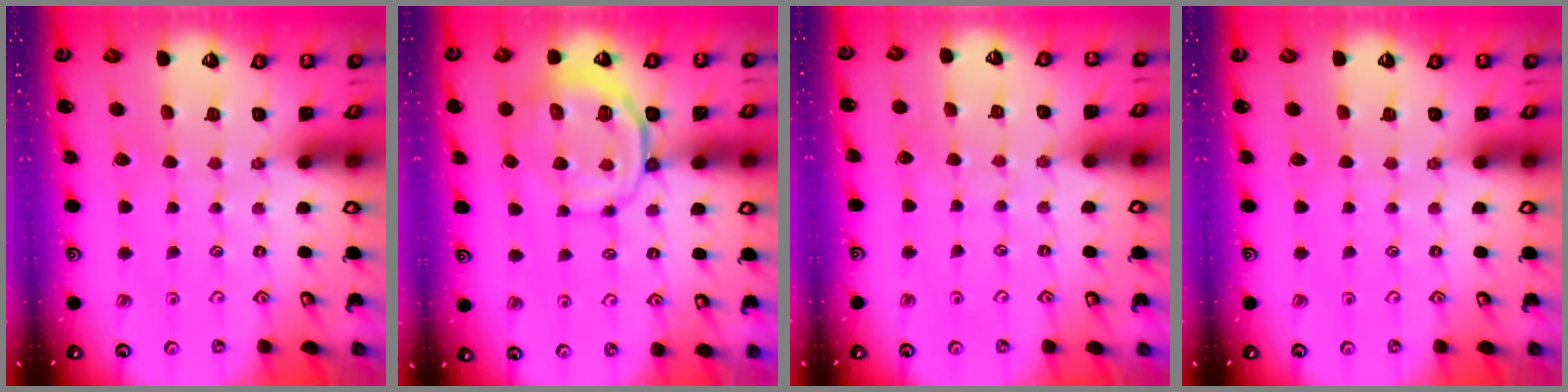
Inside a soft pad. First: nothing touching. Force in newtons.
{"total": 9.7, "press": 9.5, "slide": 1.8}
{"total": 3.8, "press": 3.8, "slide": 0.3}
{"total": 0.0}